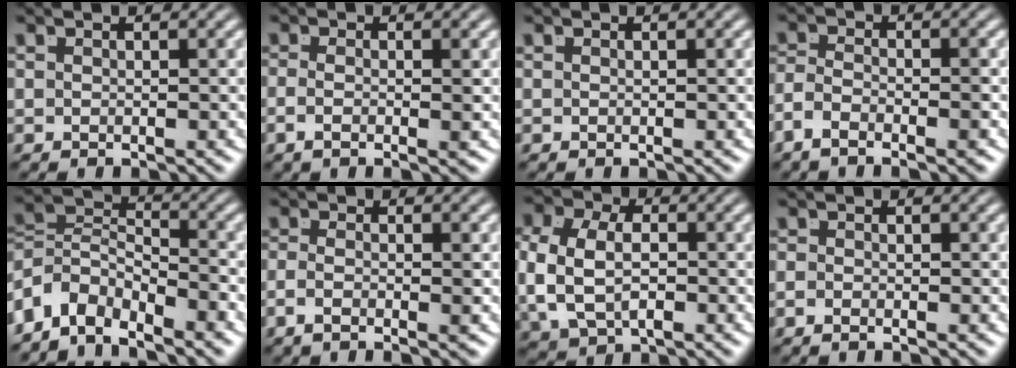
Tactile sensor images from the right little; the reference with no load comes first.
{"total": 2.2, "force": [-1.0, -0.5, 1.9], "torque": [-0.037, -0.013, -0.011]}
{"total": 0.0}
{"total": 3.6, "force": [-2.1, 1.9, 2.3], "torque": [-0.049, -0.015, -0.034]}
{"total": 8.2, "force": [-2.5, 6.4, 4.4], "torque": [-0.101, -0.033, -0.042]}
{"total": 2.3, "force": [-1.2, -0.2, 1.9], "torque": [-0.037, -0.012, -0.015]}
{"total": 6.5, "force": [-0.2, 4.9, 4.3], "torque": [-0.101, -0.018, 0.007]}
{"total": 1.0, "force": [-0.8, -0.1, 0.5], "torque": [-0.008, -0.005, -0.014]}